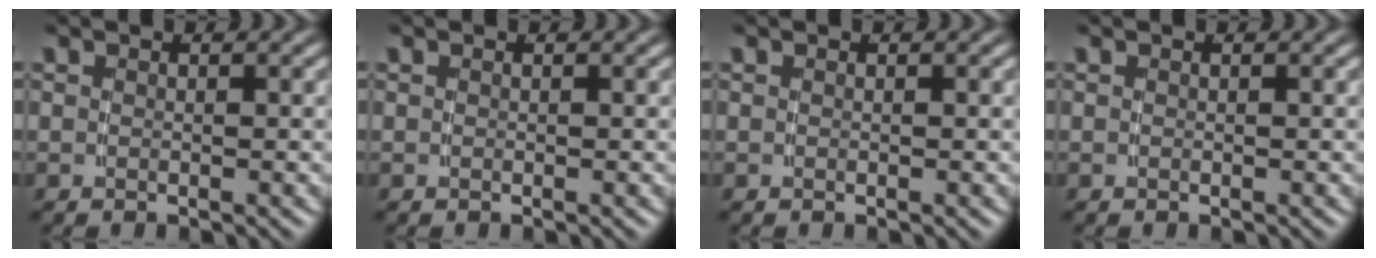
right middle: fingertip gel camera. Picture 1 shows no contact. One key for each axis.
{"total": 0.0}
{"total": 0.0}
{"total": 0.0}